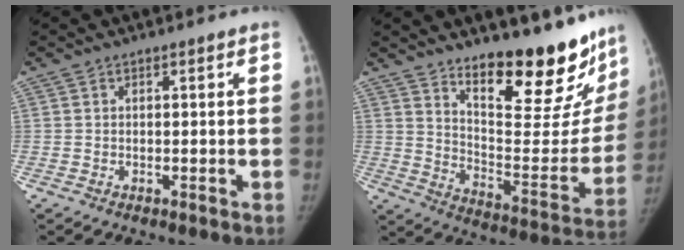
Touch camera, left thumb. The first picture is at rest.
{"total": 24.1, "force": [17.8, 7.4, 14.4], "torque": [-0.158, -0.130, 0.257]}